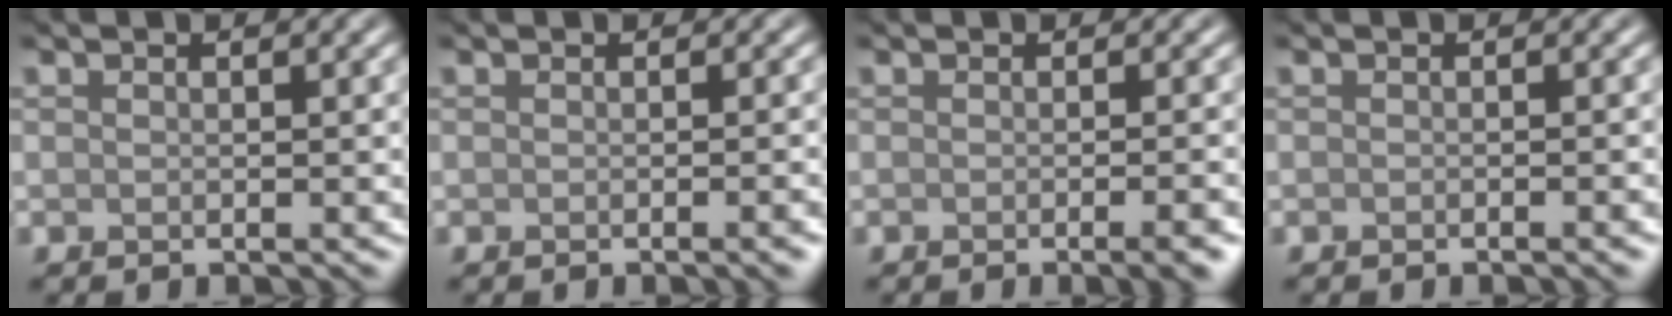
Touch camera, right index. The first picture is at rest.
{"total": 2.4, "force": [-0.8, 0.7, 2.2], "torque": [-0.012, 0.001, -0.009]}
{"total": 3.5, "force": [-1.4, 1.1, 3.0], "torque": [-0.016, 0.002, -0.018]}
{"total": 1.1, "force": [-0.8, 0.2, 0.7], "torque": [-0.007, -0.001, -0.010]}